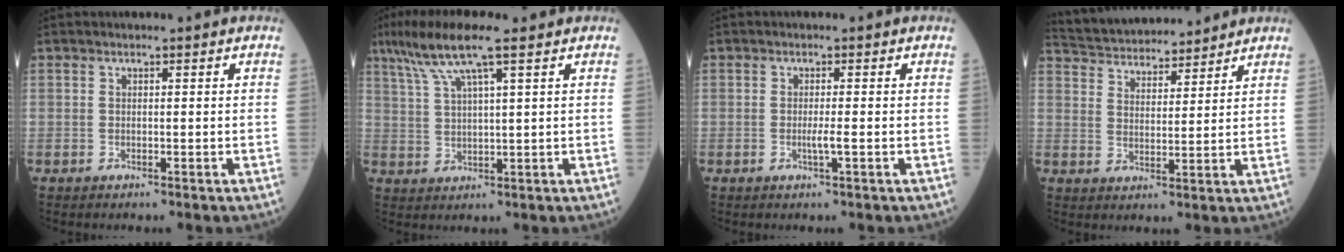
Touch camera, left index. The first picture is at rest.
{"total": 8.7, "force": [5.6, 0.0, 6.6], "torque": [-0.133, 0.024, 0.104]}
{"total": 1.6, "force": [-0.5, -0.3, 1.5], "torque": [-0.031, -0.003, -0.010]}
{"total": 14.5, "force": [13.6, 2.8, 4.1], "torque": [-0.075, 0.032, 0.222]}